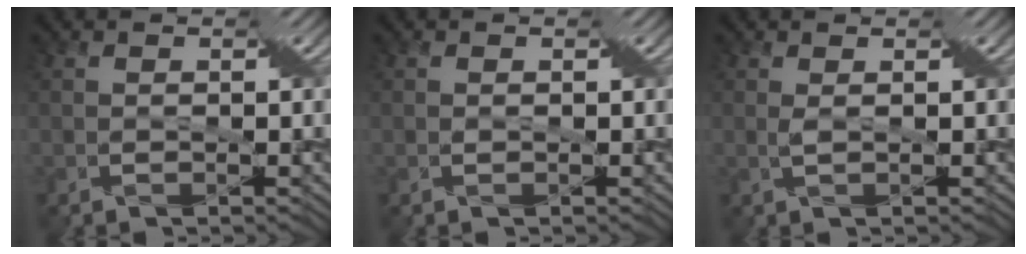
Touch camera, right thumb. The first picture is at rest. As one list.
[{"total": 0.0}, {"total": 1.5, "force": [0.4, 0.2, 1.5], "torque": [-0.032, 0.001, 0.011]}]